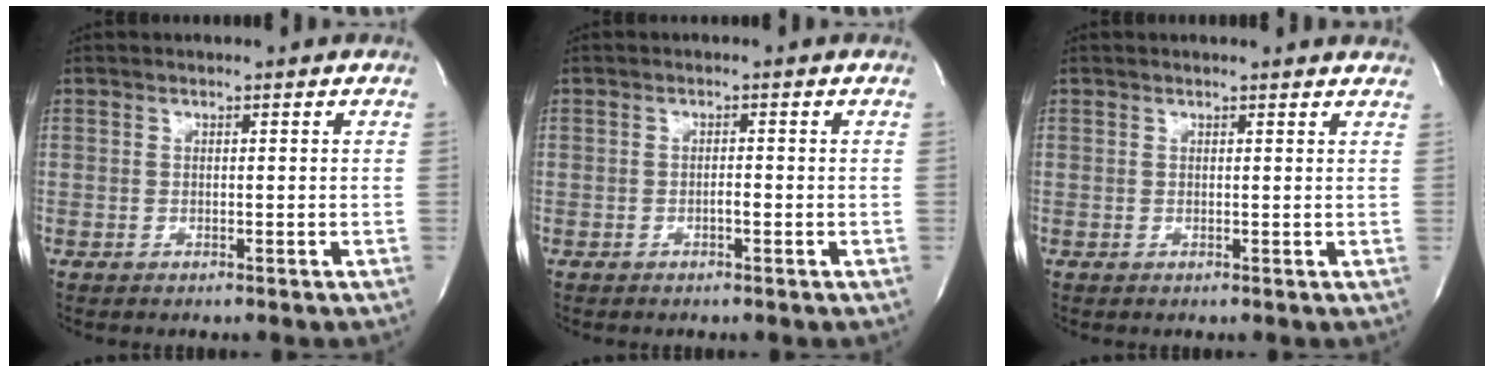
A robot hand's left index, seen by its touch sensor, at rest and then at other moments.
{"total": 0.9, "force": [-0.4, 0.2, 0.8], "torque": [-0.015, 0.002, -0.008]}
{"total": 5.4, "force": [5.2, 0.5, 1.3], "torque": [-0.014, 0.003, 0.039]}